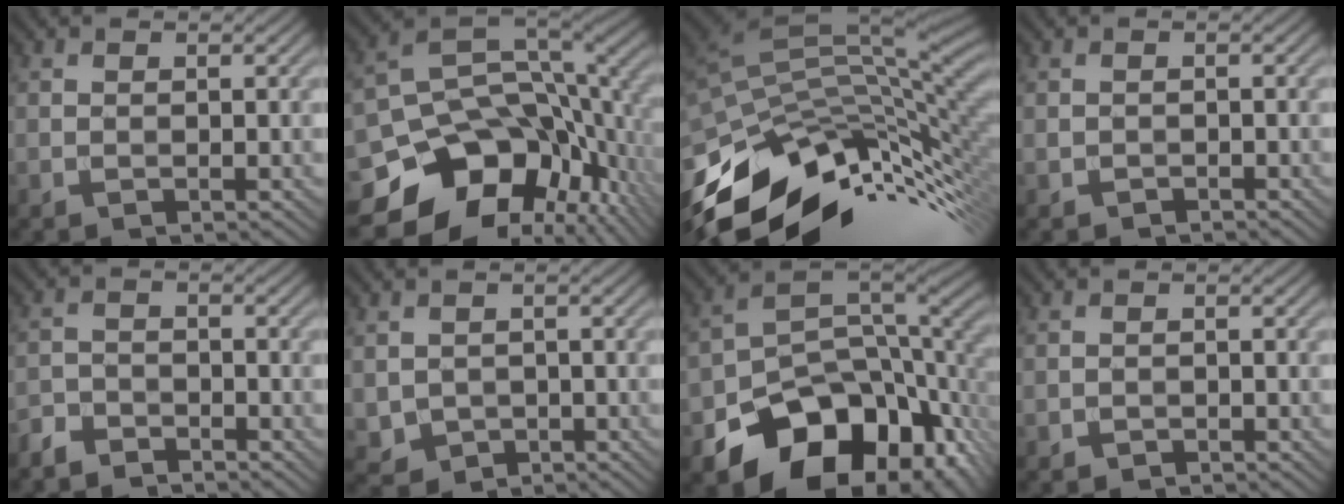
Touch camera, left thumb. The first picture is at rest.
{"total": 16.3, "force": [-6.3, 11.4, 9.8], "torque": [-0.208, -0.041, -0.081]}
{"total": 14.6, "force": [-7.5, 6.8, 10.5], "torque": [-0.224, -0.006, -0.129]}
{"total": 0.7, "force": [-0.5, 0.4, -0.3], "torque": [0.006, -0.002, -0.010]}
{"total": 3.1, "force": [-3.0, 0.7, 0.1], "torque": [-0.003, -0.001, -0.069]}
{"total": 2.2, "force": [-0.3, 2.1, 0.5], "torque": [-0.028, -0.010, 0.001]}
{"total": 15.1, "force": [-7.9, 9.5, 8.7], "torque": [-0.145, -0.033, -0.120]}
{"total": 0.8, "force": [-0.7, 0.2, -0.4], "torque": [0.008, -0.001, -0.012]}